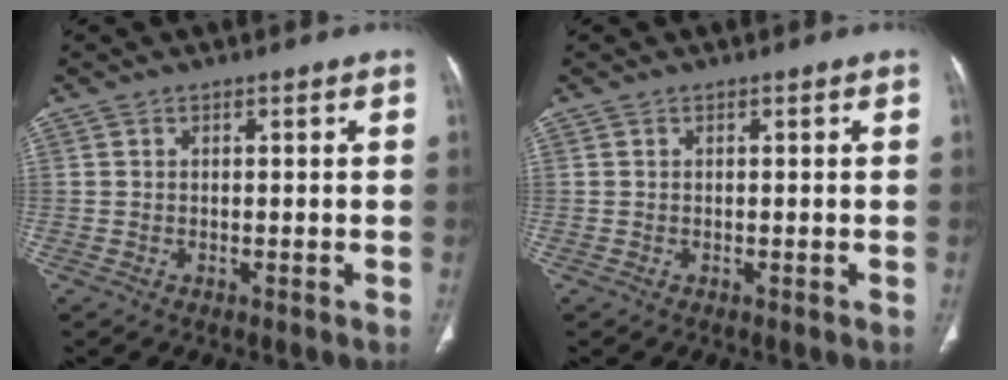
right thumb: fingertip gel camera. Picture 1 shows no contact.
{"total": 0.0}